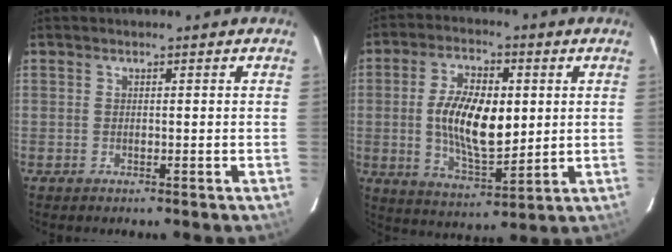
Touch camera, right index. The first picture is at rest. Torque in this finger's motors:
{"motor_torque": [0.85, -0.22, 0.57, 0.20]}